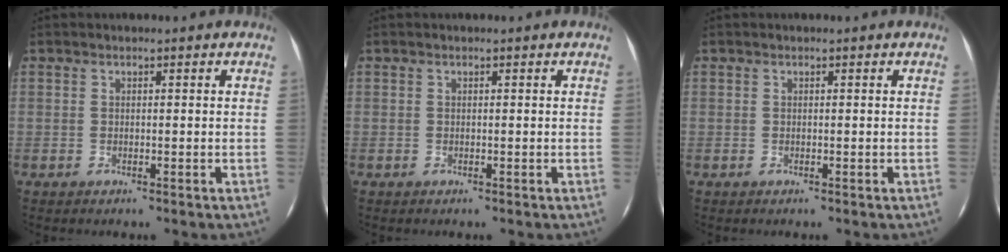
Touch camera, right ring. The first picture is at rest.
{"total": 0.0}
{"total": 0.0}